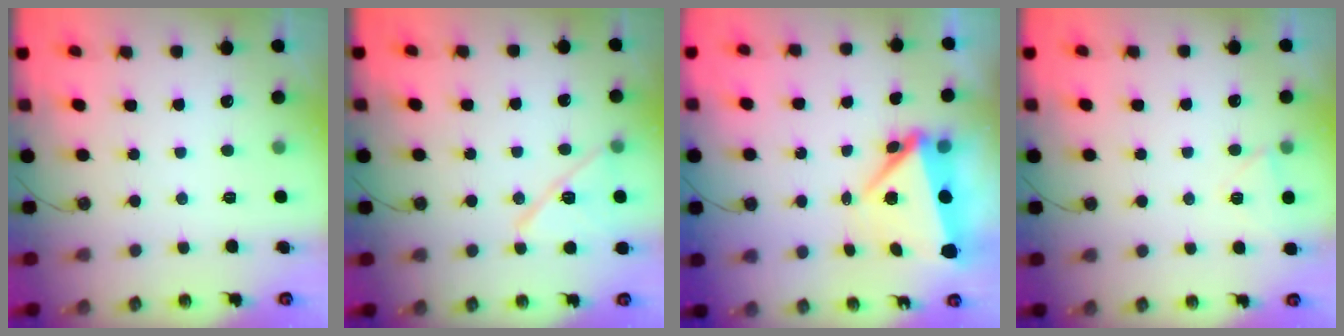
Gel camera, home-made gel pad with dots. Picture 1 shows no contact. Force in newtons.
{"total": 13.3, "press": 12.7, "slide": 4.1}
{"total": 6.3, "press": 6.2, "slide": 0.7}
{"total": 4.3, "press": 4.1, "slide": 1.3}